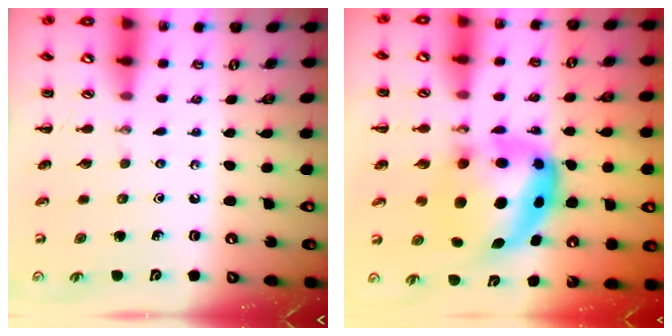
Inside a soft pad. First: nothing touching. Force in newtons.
{"total": 10.7, "press": 10.4, "slide": 2.5}